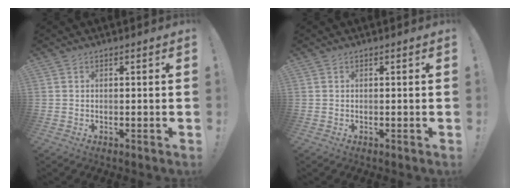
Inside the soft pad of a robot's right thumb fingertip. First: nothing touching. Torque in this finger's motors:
{"motor_torque": [0.00, 0.00, 0.00, 0.00, 0.02]}